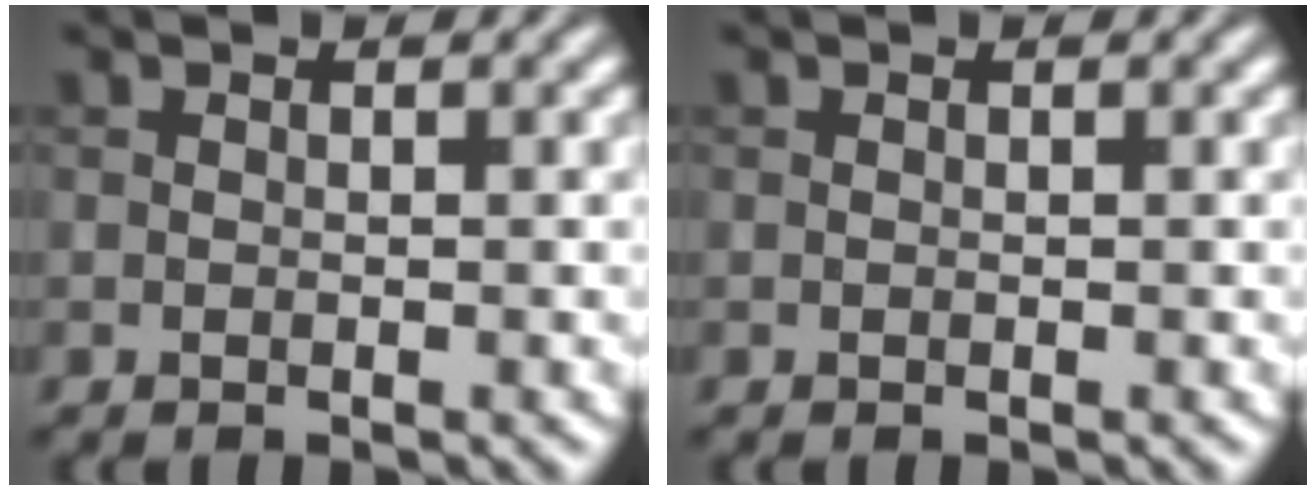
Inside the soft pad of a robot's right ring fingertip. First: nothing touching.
{"total": 0.0}